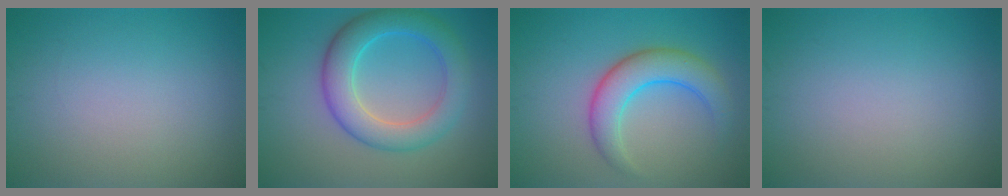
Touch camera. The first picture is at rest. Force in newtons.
{"total": 6.1, "press": 6.1, "slide": 0.1}
{"total": 5.2, "press": 5.2, "slide": 0.1}
{"total": 0.0}